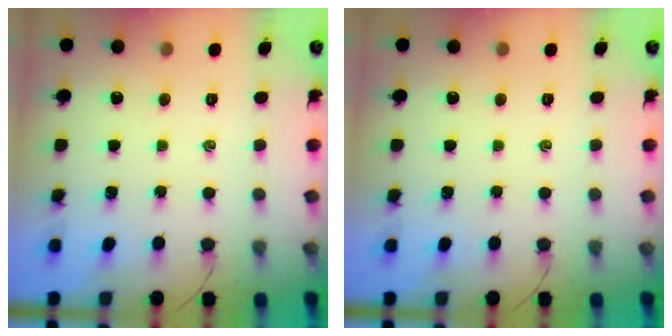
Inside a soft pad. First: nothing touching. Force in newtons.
{"total": 0.0}